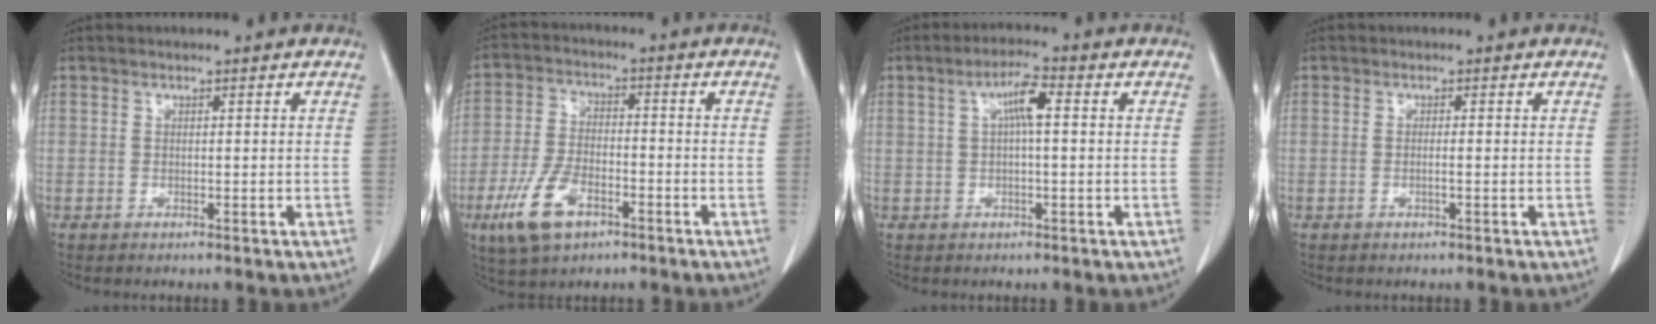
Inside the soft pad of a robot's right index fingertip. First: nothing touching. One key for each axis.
{"total": 9.5, "fx": -4.9, "fy": 4.4, "fz": 6.8, "tx": -0.155, "ty": -0.004, "tz": -0.087}
{"total": 4.5, "fx": 0.9, "fy": 0.6, "fz": 4.4, "tx": -0.081, "ty": 0.012, "tz": 0.013}
{"total": 0.8, "fx": -0.3, "fy": -0.1, "fz": 0.7, "tx": -0.015, "ty": 0.000, "tz": -0.003}